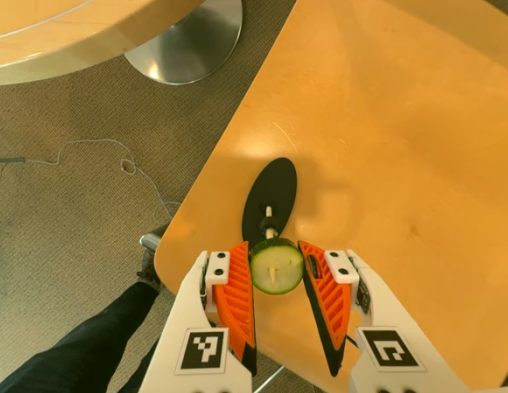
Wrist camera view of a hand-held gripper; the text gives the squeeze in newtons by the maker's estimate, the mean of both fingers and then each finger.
{"total": 8.2, "left": 7.4, "right": 8.9}